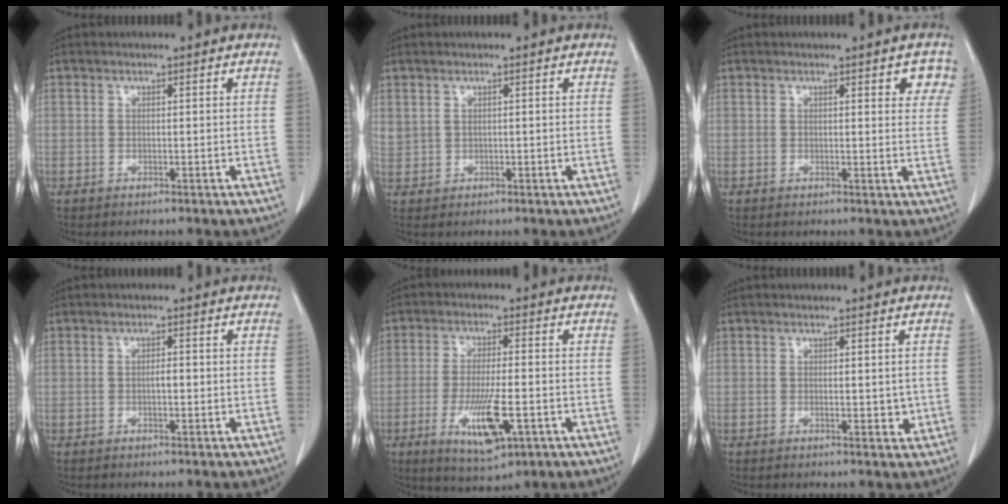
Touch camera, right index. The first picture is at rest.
{"total": 1.9, "force": [1.0, 1.4, 0.6], "torque": [-0.015, 0.013, 0.030]}
{"total": 3.7, "force": [1.9, 1.3, 2.9], "torque": [-0.023, 0.002, 0.015]}
{"total": 1.3, "force": [-0.2, 0.4, 1.2], "torque": [-0.021, 0.002, -0.005]}
{"total": 9.7, "force": [-3.3, 2.3, 8.9], "torque": [-0.160, -0.015, -0.046]}
{"total": 2.1, "force": [0.0, 1.1, 1.8], "torque": [-0.019, -0.003, 0.007]}